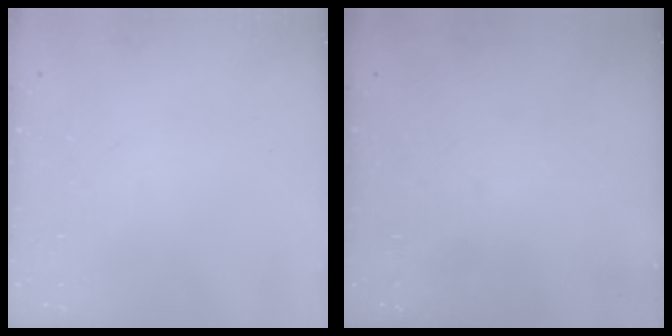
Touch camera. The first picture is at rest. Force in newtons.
{"total": 0.0}